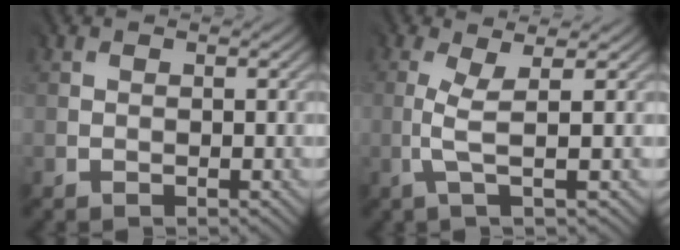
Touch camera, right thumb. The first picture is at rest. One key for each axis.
{"total": 2.6, "fx": -0.4, "fy": -0.3, "fz": 2.5, "tx": -0.054, "ty": 0.002, "tz": -0.010}